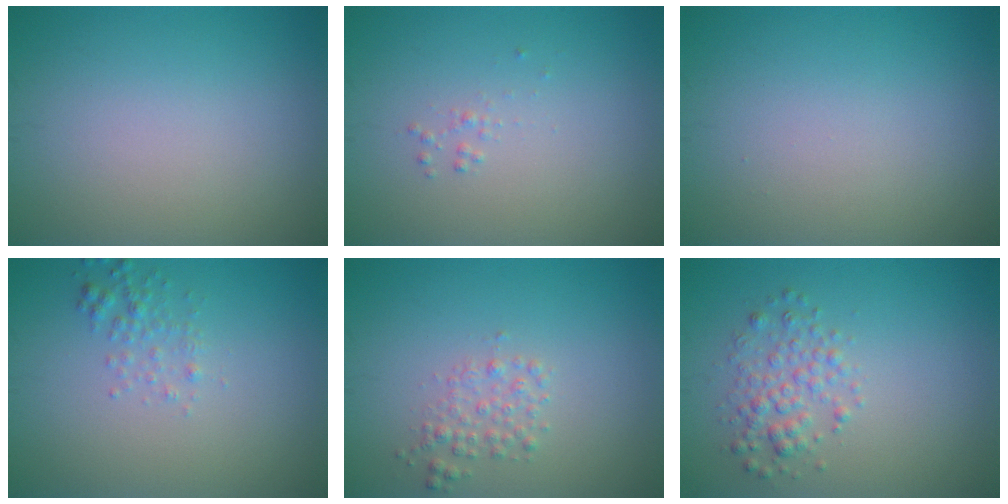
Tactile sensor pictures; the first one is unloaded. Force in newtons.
{"total": 0.5, "press": 0.5, "slide": 0.0}
{"total": 0.0}
{"total": 1.6, "press": 1.5, "slide": 0.2}
{"total": 1.7, "press": 1.7, "slide": 0.1}
{"total": 2.6, "press": 2.6, "slide": 0.0}